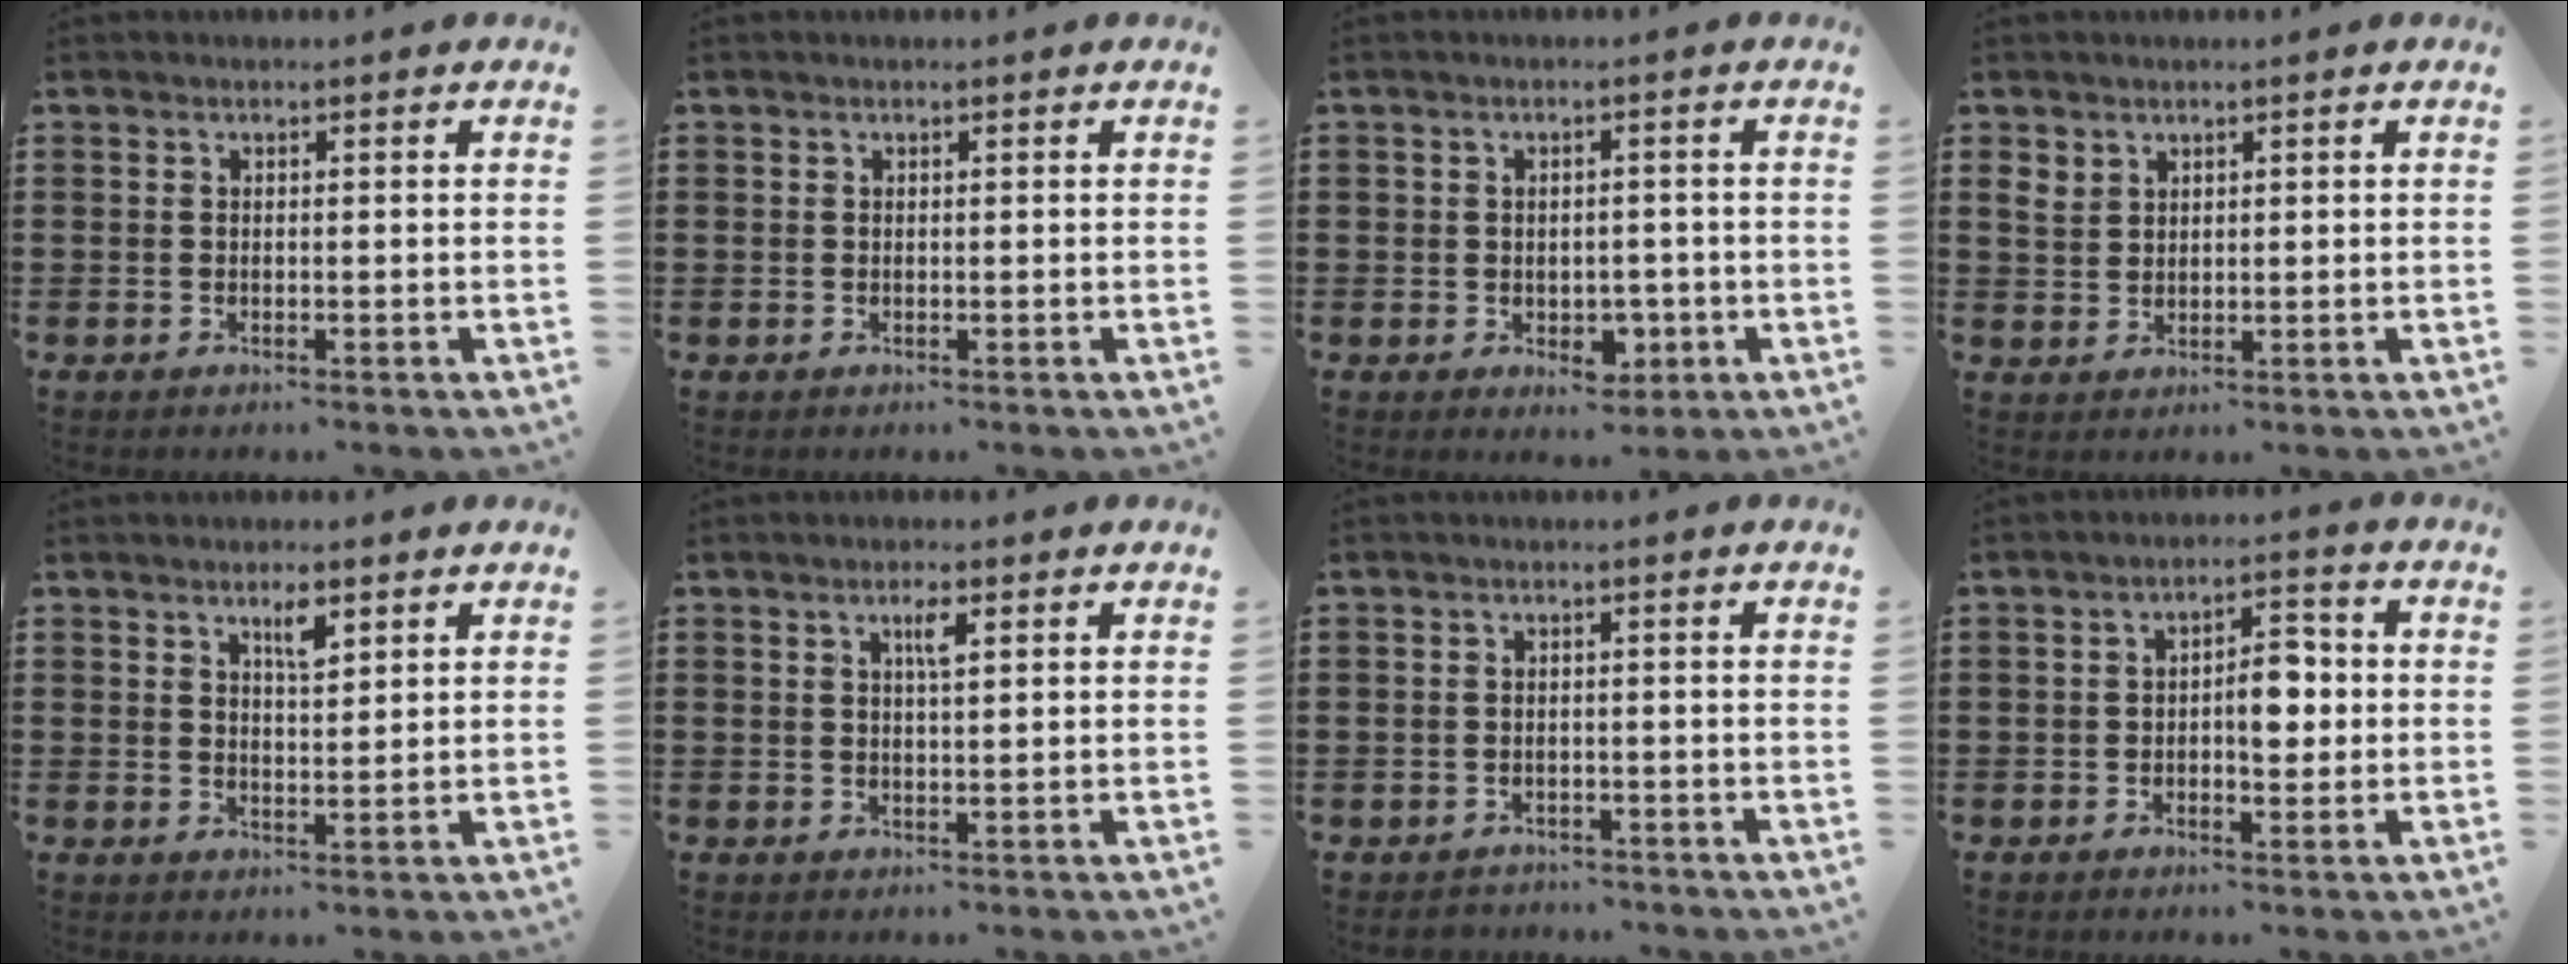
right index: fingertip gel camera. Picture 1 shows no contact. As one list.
[{"total": 0.5, "force": [0.1, 0.5, 0.0], "torque": [-0.001, 0.005, 0.002]}, {"total": 3.0, "force": [-0.5, 2.6, 1.4], "torque": [-0.026, 0.003, -0.014]}, {"total": 2.8, "force": [1.8, 2.1, 0.7], "torque": [-0.024, 0.009, 0.034]}, {"total": 3.2, "force": [2.0, 0.9, 2.4], "torque": [-0.036, -0.002, 0.031]}, {"total": 2.5, "force": [1.0, 0.4, 2.2], "torque": [-0.037, 0.001, 0.013]}, {"total": 1.3, "force": [-1.2, 0.5, -0.2], "torque": [-0.001, 0.004, -0.029]}, {"total": 5.1, "force": [-0.4, 2.4, 4.4], "torque": [-0.066, 0.003, -0.013]}]